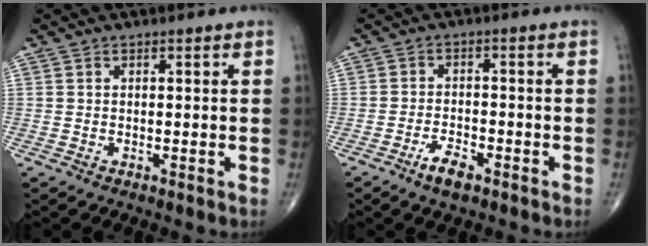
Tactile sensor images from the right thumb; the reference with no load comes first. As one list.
[{"total": 4.2, "force": [-2.7, 1.6, 2.8], "torque": [-0.050, 0.014, -0.047]}]